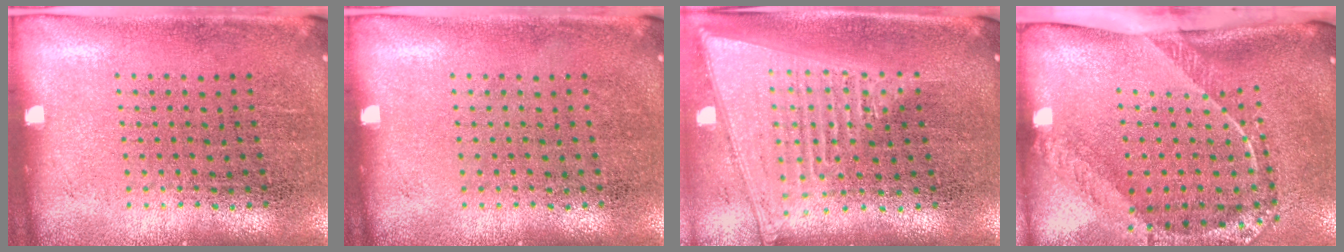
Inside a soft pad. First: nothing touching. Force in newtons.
{"total": 0.0}
{"total": 2.0, "press": 1.7, "slide": 1.0}
{"total": 2.6, "press": 1.7, "slide": 2.0}